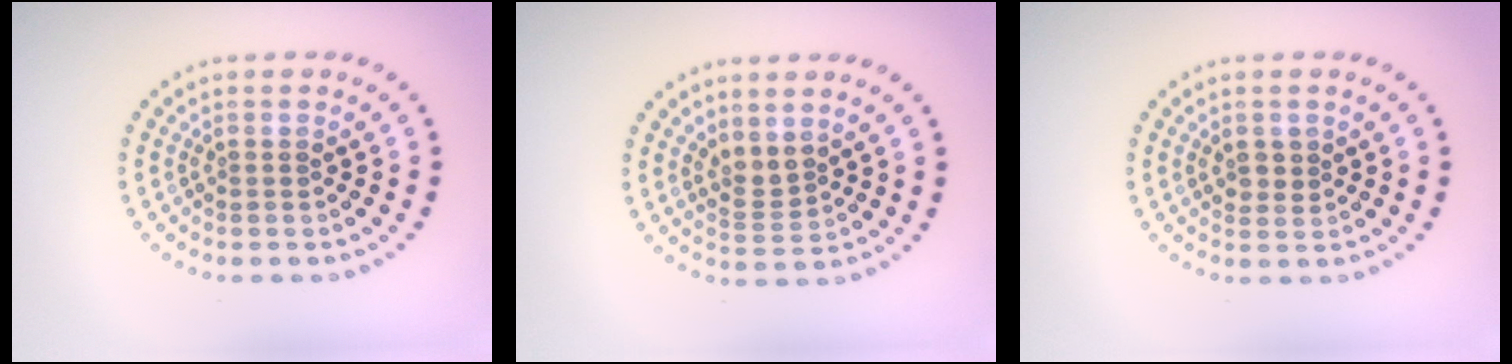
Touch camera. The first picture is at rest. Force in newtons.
{"total": 1.9, "press": 1.6, "slide": 1.1}
{"total": 1.3, "press": 1.3, "slide": 0.3}